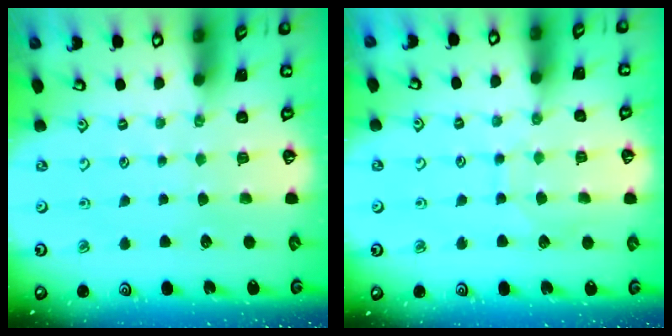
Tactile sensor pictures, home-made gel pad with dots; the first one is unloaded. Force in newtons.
{"total": 5.8, "press": 5.8, "slide": 0.4}